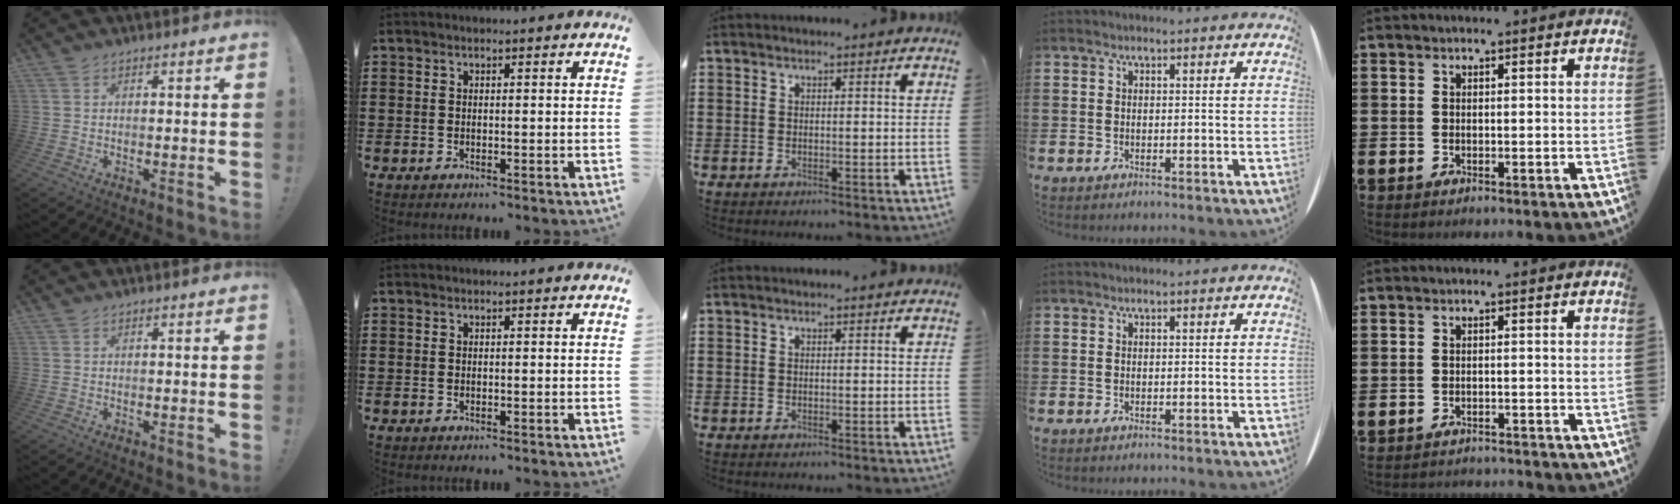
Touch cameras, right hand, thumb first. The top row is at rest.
{"little": {"total": 1.2, "force": [-1.2, 0.0, -0.1], "torque": [-0.002, 0.003, -0.026]}}